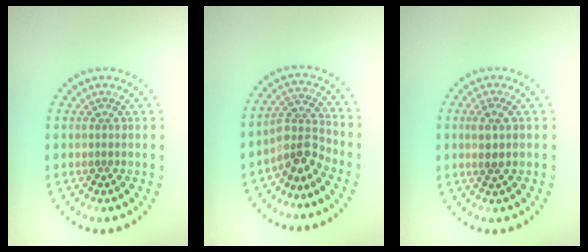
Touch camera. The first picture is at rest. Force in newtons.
{"total": 3.3, "press": 2.3, "slide": 2.4}
{"total": 1.9, "press": 1.7, "slide": 0.8}